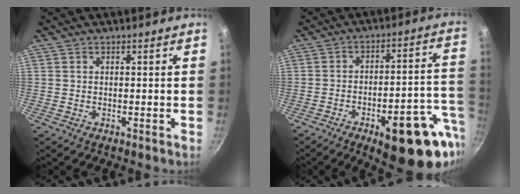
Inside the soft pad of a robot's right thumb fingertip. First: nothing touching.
{"total": 18.9, "force": [-8.0, 6.5, 15.9], "torque": [-0.169, 0.040, -0.104]}